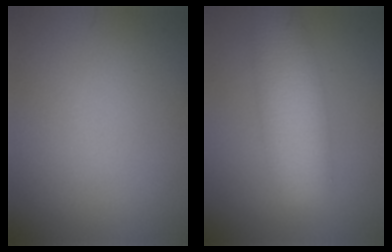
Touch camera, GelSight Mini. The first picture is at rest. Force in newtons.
{"total": 6.4, "press": 6.4, "slide": 0.2}